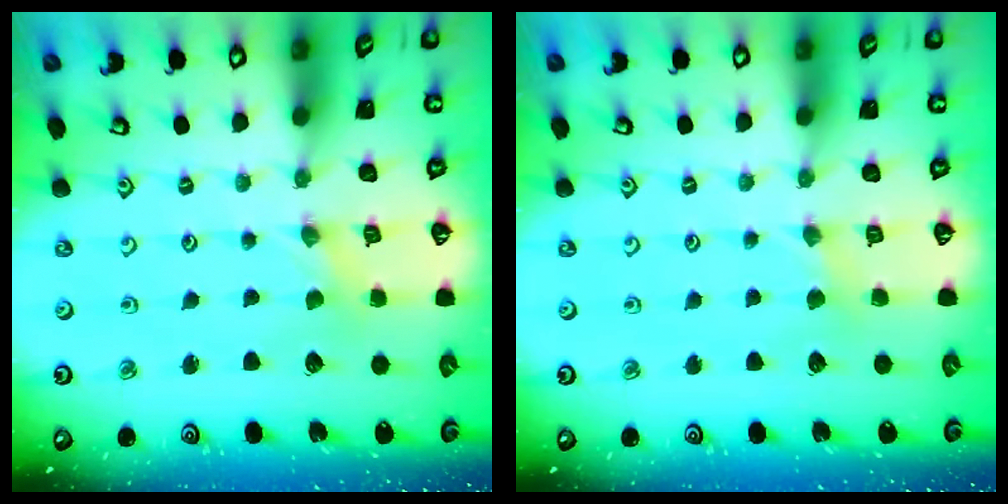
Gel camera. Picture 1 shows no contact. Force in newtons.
{"total": 3.0, "press": 2.9, "slide": 0.5}